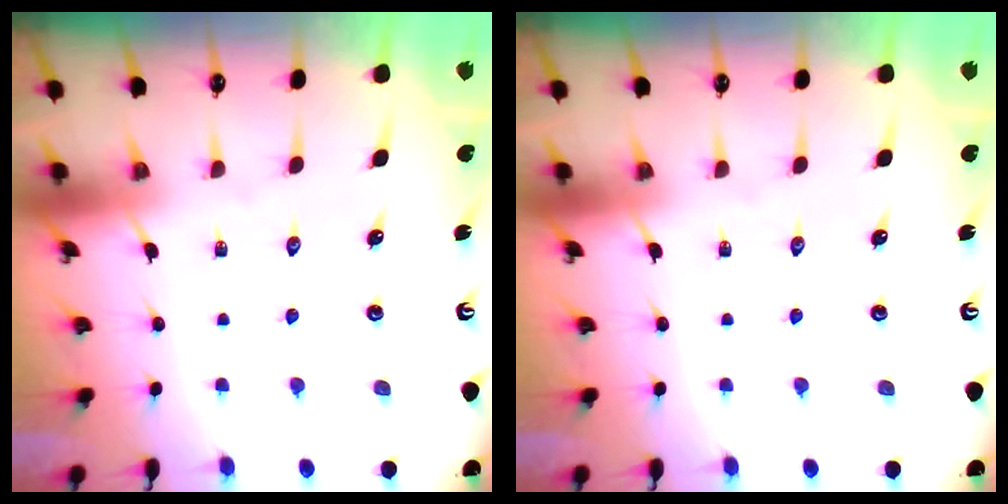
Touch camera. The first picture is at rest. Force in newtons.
{"total": 0.0}